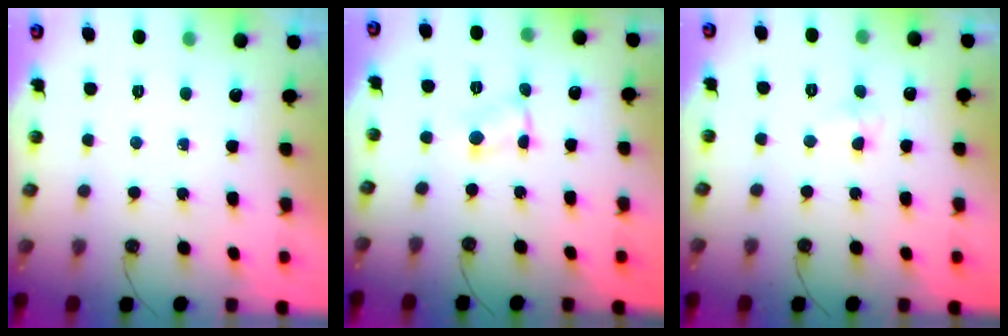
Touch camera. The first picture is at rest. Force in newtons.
{"total": 1.5, "press": 1.5, "slide": 0.2}
{"total": 2.8, "press": 2.6, "slide": 1.0}